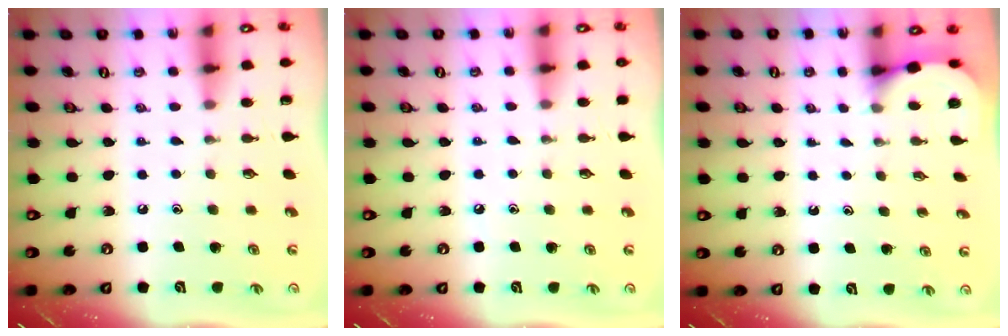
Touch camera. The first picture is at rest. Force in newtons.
{"total": 3.6, "press": 3.6, "slide": 0.5}
{"total": 2.6, "press": 2.6, "slide": 0.2}